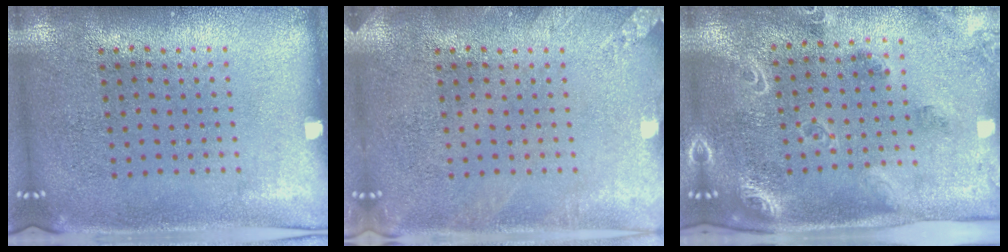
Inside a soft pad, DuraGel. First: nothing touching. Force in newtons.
{"total": 1.6, "press": 1.6, "slide": 0.2}
{"total": 1.9, "press": 1.8, "slide": 0.3}